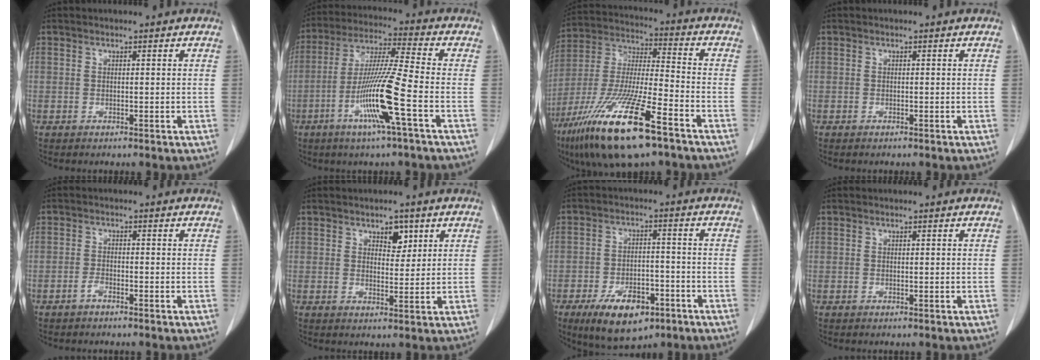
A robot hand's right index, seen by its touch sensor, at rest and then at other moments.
{"total": 12.9, "force": [-4.7, -0.9, 11.9], "torque": [-0.236, -0.012, -0.095]}
{"total": 20.2, "force": [-11.7, 2.8, 16.2], "torque": [-0.340, -0.046, -0.215]}
{"total": 0.0}
{"total": 1.5, "force": [-1.1, 0.5, 0.8], "torque": [-0.014, 0.003, -0.022]}
{"total": 3.5, "force": [1.9, 1.9, 2.2], "torque": [-0.028, 0.000, 0.031]}
{"total": 10.8, "force": [-6.1, 5.2, 7.2], "torque": [-0.118, -0.004, -0.095]}
{"total": 0.0}